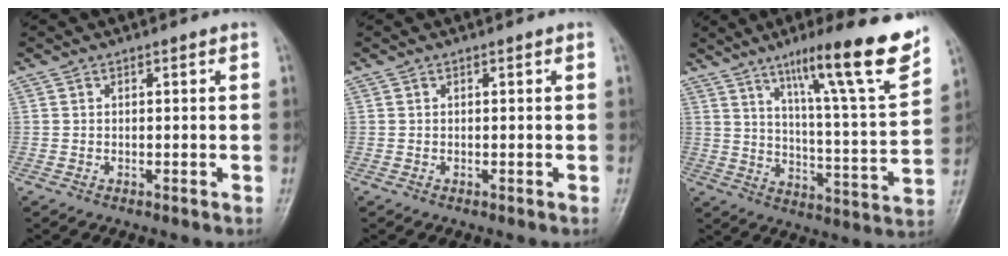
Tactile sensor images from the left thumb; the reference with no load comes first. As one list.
[{"total": 0.0}, {"total": 19.6, "force": [12.8, 1.4, 14.8], "torque": [-0.199, -0.064, 0.195]}]